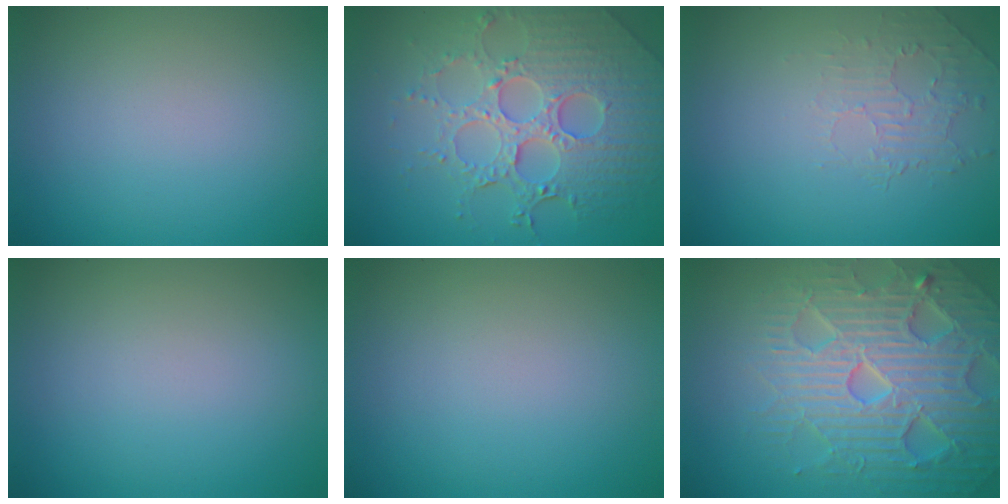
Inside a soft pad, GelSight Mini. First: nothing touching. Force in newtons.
{"total": 7.8, "press": 5.8, "slide": 5.2}
{"total": 2.0, "press": 0.6, "slide": 1.9}
{"total": 0.0}
{"total": 0.0}
{"total": 7.4, "press": 7.3, "slide": 1.5}